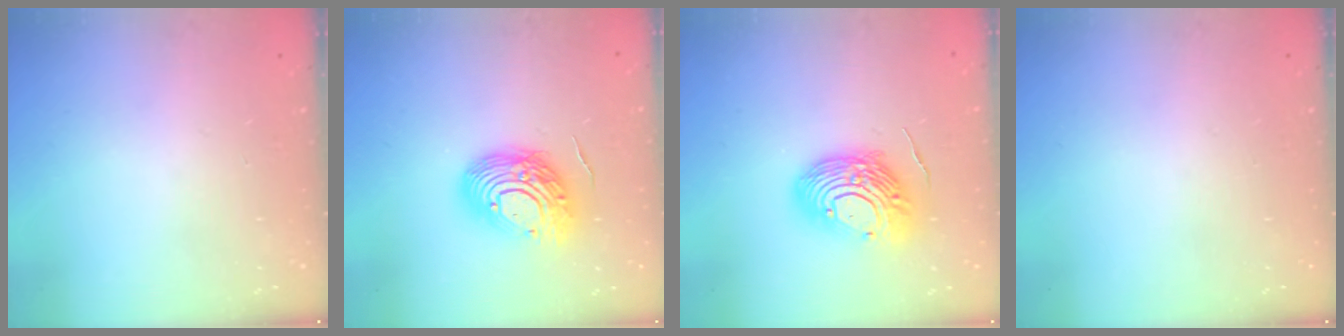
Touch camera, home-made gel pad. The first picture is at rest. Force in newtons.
{"total": 14.4, "press": 14.2, "slide": 2.0}
{"total": 14.9, "press": 14.8, "slide": 1.6}
{"total": 0.0}